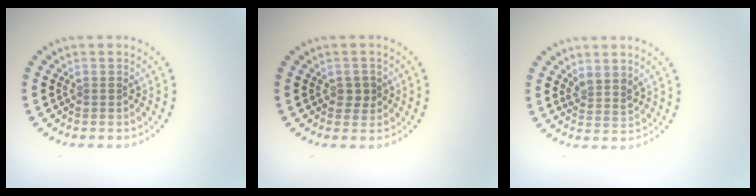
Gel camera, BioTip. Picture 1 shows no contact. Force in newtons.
{"total": 1.5, "press": 1.4, "slide": 0.4}
{"total": 1.8, "press": 1.5, "slide": 1.1}